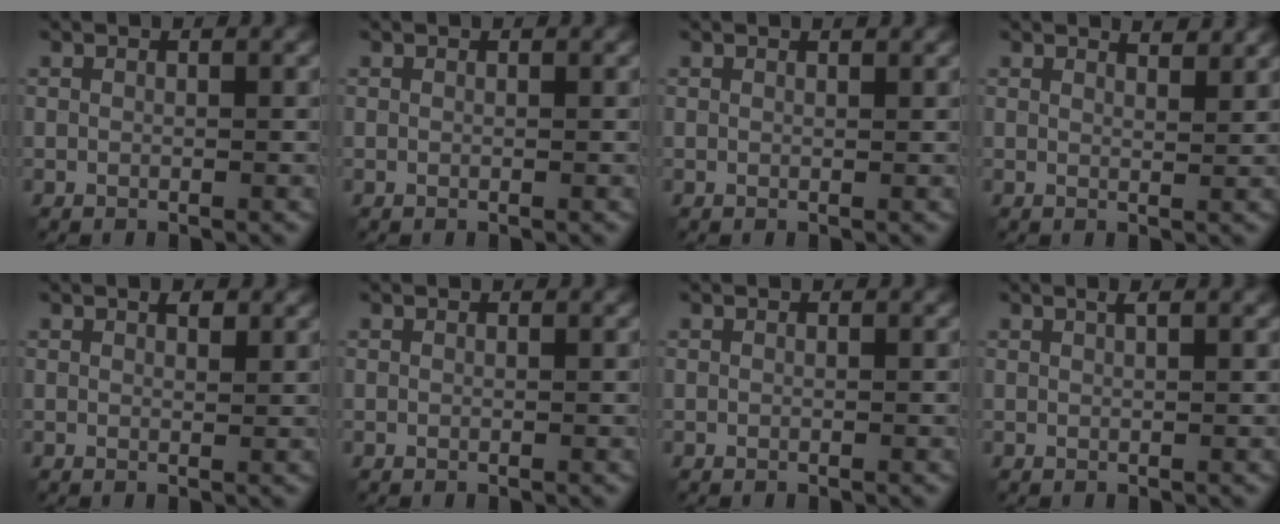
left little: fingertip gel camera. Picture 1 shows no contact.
{"total": 0.0}
{"total": 0.6, "force": [0.5, 0.1, 0.3], "torque": [-0.003, 0.001, 0.009]}
{"total": 1.9, "force": [1.8, 0.3, 0.7], "torque": [-0.008, -0.002, 0.023]}
{"total": 1.2, "force": [0.8, 0.5, 0.7], "torque": [-0.011, 0.000, 0.014]}
{"total": 0.0}
{"total": 0.0}
{"total": 1.4, "force": [0.9, 0.3, 1.1], "torque": [-0.012, -0.001, 0.010]}